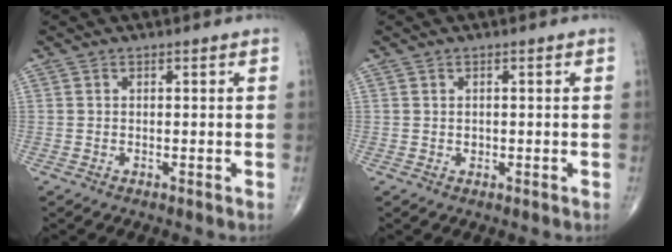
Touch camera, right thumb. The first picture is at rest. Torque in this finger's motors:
{"motor_torque": [-0.26, 0.11, -0.12, -0.02, 0.01]}